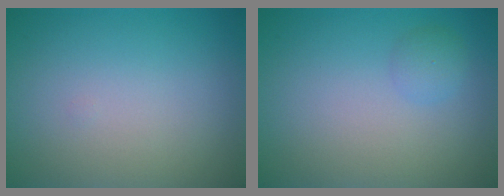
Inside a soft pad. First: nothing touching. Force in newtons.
{"total": 1.3, "press": 1.2, "slide": 0.1}